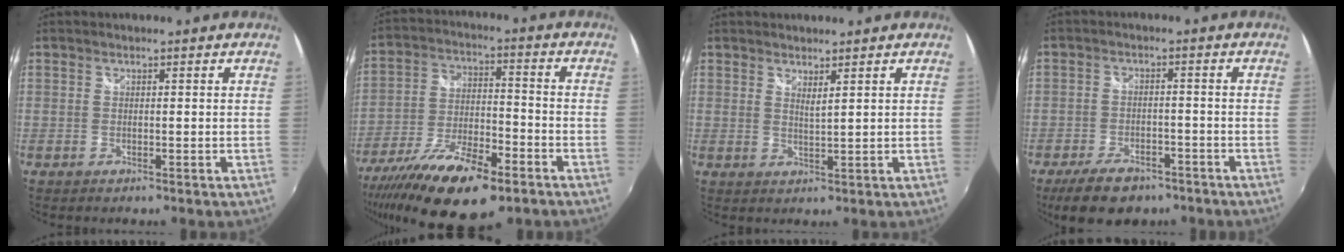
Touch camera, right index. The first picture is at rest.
{"total": 20.9, "force": [-13.4, 7.3, 14.3], "torque": [-0.281, -0.051, -0.229]}
{"total": 1.1, "force": [0.8, 0.0, 0.7], "torque": [-0.013, -0.001, 0.012]}
{"total": 9.6, "force": [-6.9, 4.9, 4.6], "torque": [-0.113, -0.002, -0.106]}